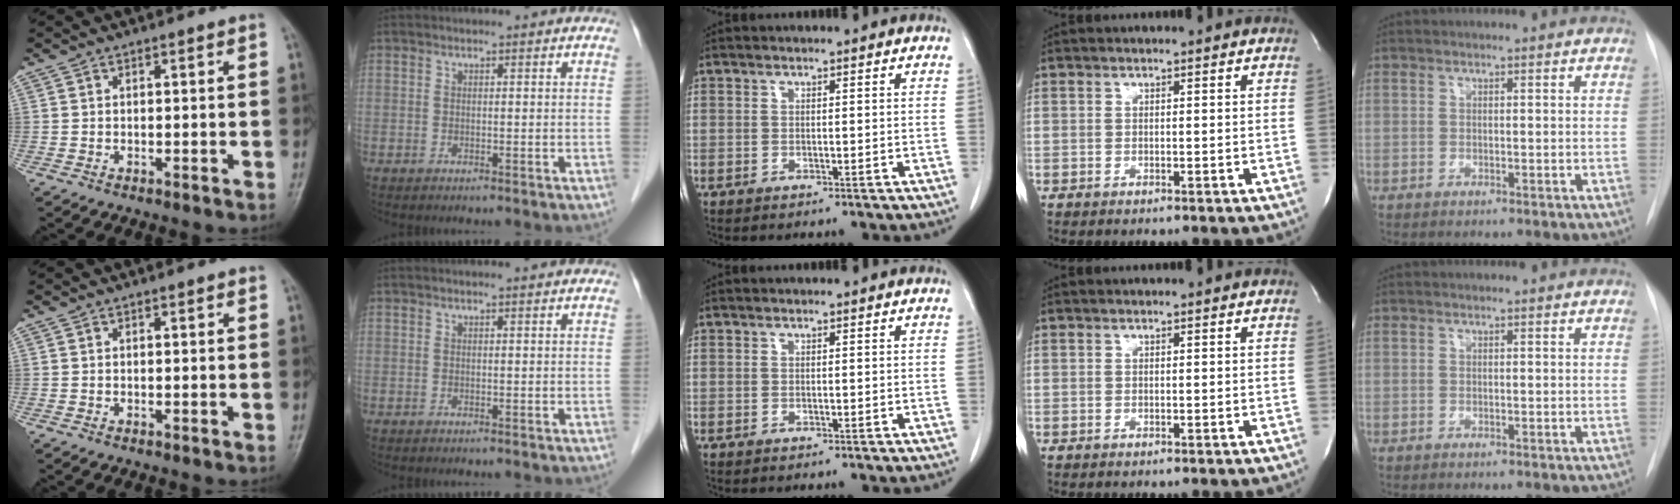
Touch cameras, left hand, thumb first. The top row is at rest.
{"index": {"total": 0.6, "force": [0.5, -0.1, 0.2], "torque": [-0.008, 0.001, 0.012]}}